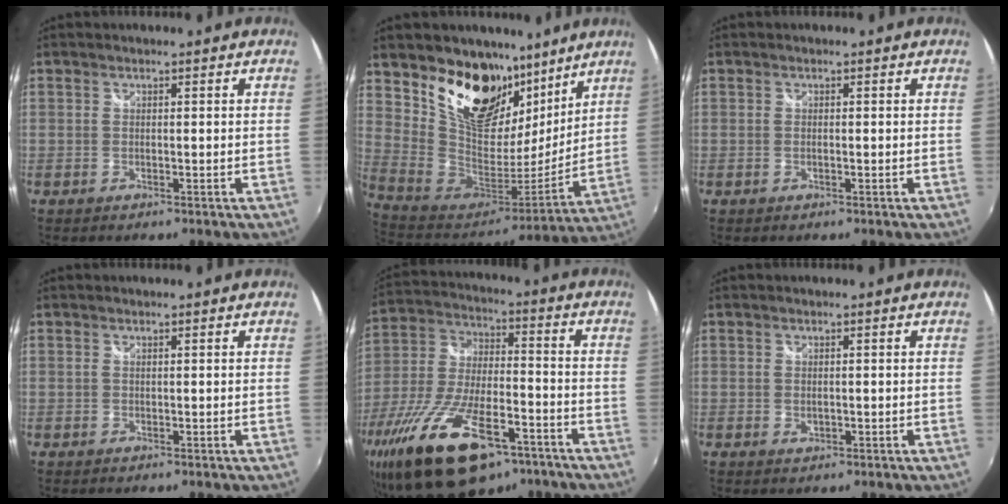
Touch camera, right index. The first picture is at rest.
{"total": 23.0, "force": [14.4, 13.5, 11.8], "torque": [-0.244, 0.004, 0.269]}
{"total": 0.0}
{"total": 0.0}
{"total": 24.4, "force": [-15.1, 9.8, 16.5], "torque": [-0.331, -0.041, -0.252]}
{"total": 1.2, "force": [-0.1, 0.9, 0.7], "torque": [-0.012, -0.002, -0.001]}